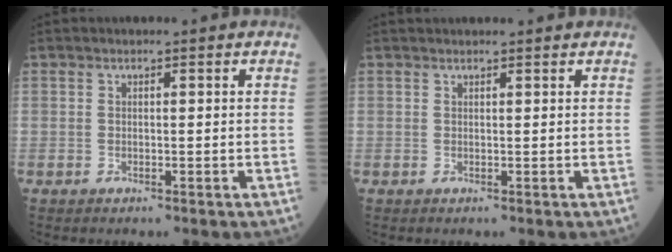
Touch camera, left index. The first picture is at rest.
{"total": 3.4, "force": [3.2, 0.5, 1.0], "torque": [-0.010, 0.027, 0.039]}